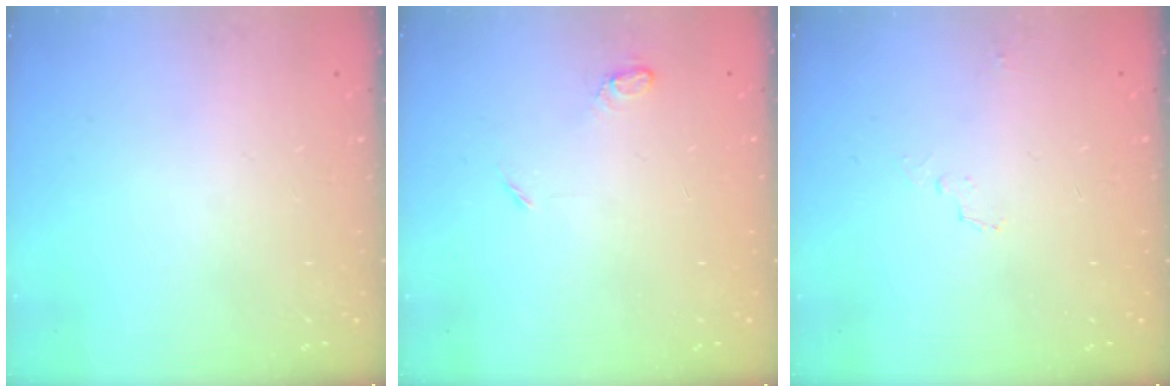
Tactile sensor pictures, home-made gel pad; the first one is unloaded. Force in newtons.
{"total": 4.3, "press": 4.2, "slide": 0.5}
{"total": 3.4, "press": 3.1, "slide": 1.5}